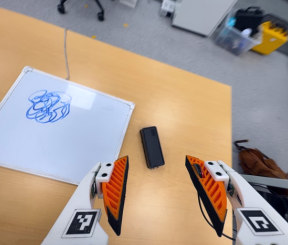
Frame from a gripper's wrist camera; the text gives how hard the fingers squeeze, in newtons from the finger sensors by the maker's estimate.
{"total": 0.0}